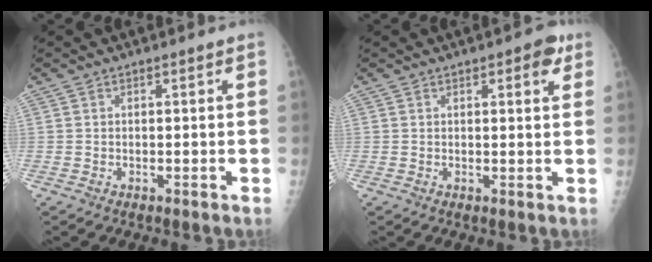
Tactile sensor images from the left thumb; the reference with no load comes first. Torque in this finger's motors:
{"motor_torque": [-0.14, -0.15, -0.29, -0.22, 0.04]}